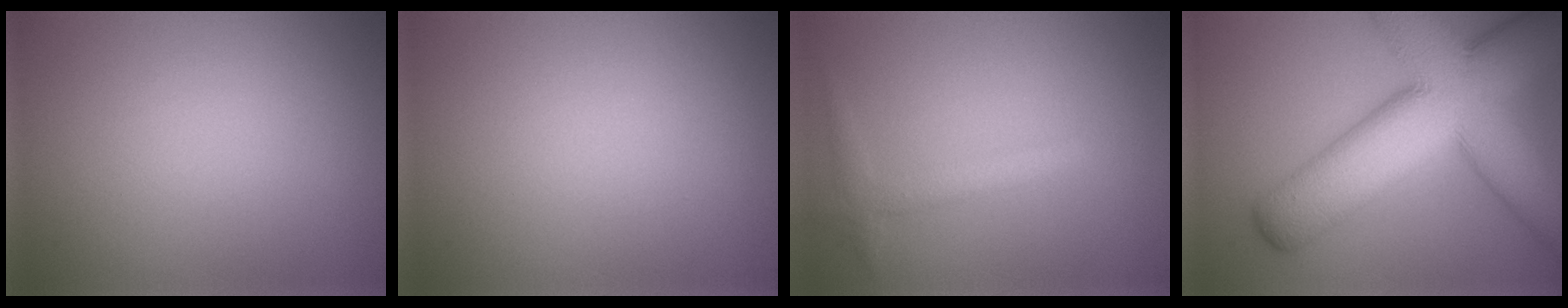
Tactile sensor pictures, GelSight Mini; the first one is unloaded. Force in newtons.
{"total": 0.0}
{"total": 1.9, "press": 1.9, "slide": 0.1}
{"total": 14.5, "press": 14.5, "slide": 0.7}